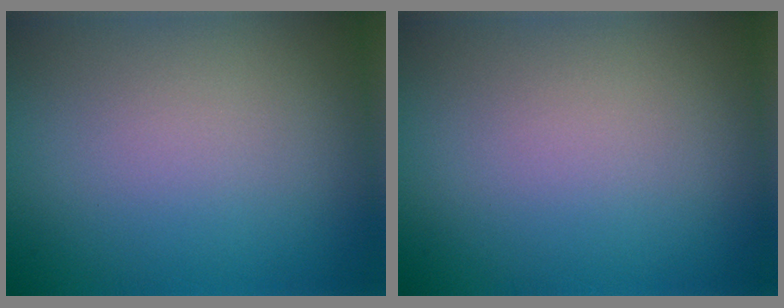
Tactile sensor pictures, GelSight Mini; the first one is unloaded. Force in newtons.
{"total": 0.0}